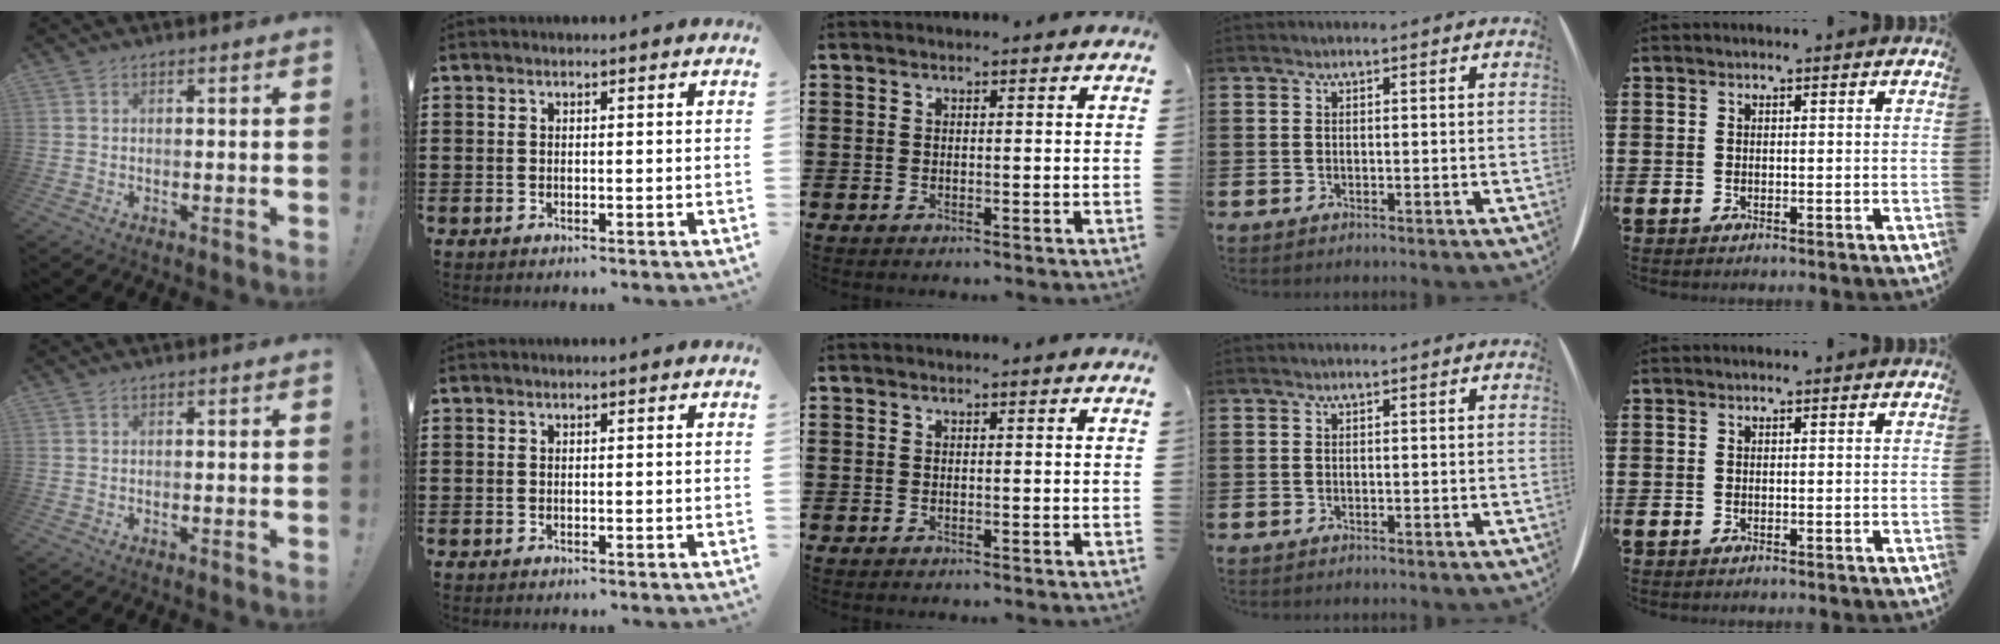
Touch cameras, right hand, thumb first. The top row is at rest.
{}